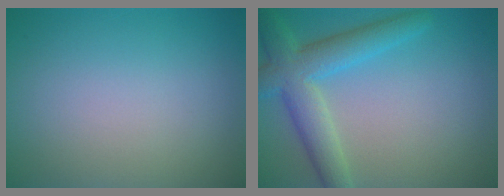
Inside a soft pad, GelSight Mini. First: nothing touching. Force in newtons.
{"total": 5.5, "press": 5.5, "slide": 0.3}